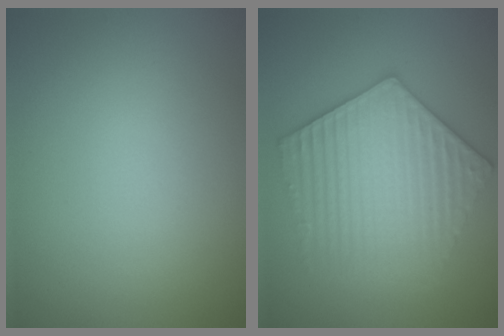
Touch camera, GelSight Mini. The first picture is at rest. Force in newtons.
{"total": 6.1, "press": 6.1, "slide": 0.9}